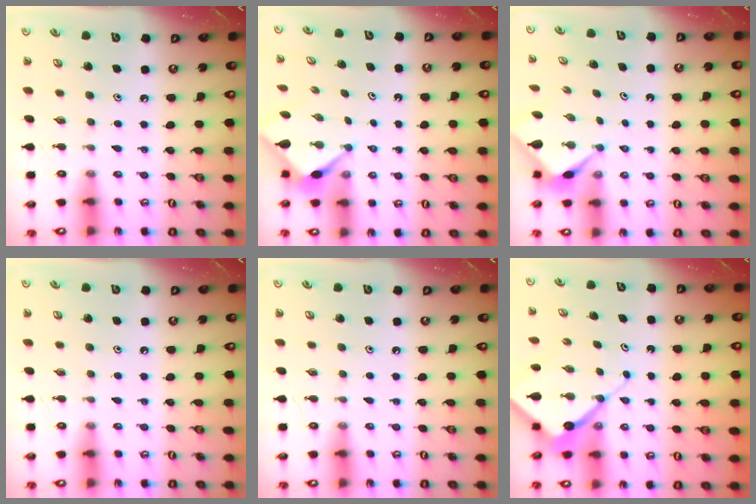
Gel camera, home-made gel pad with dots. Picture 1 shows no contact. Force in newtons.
{"total": 2.9, "press": 2.9, "slide": 0.3}
{"total": 3.2, "press": 3.2, "slide": 0.4}
{"total": 0.0}
{"total": 0.0}
{"total": 7.7, "press": 7.7, "slide": 0.8}